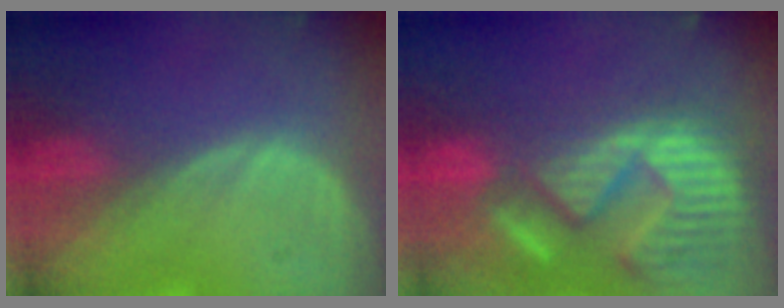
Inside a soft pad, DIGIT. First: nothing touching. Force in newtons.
{"total": 15.4, "press": 12.6, "slide": 8.8}